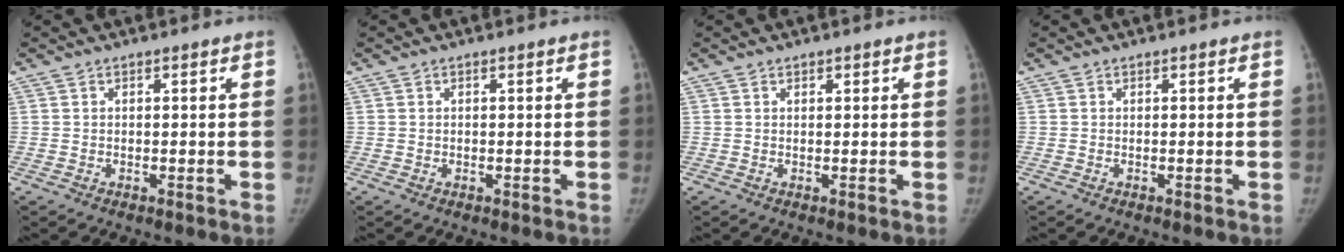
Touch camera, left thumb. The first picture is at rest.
{"total": 0.0}
{"total": 0.5, "force": [0.3, 0.3, 0.2], "torque": [0.001, -0.002, 0.005]}
{"total": 0.0}